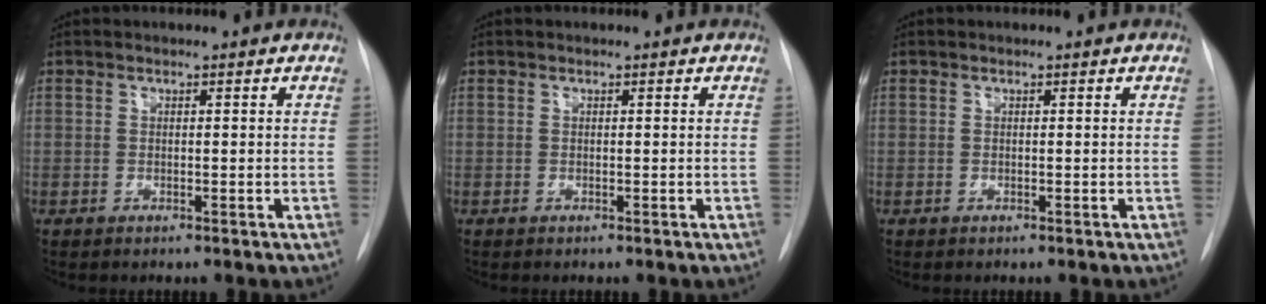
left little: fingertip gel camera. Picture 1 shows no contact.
{"total": 0.0}
{"total": 0.0}